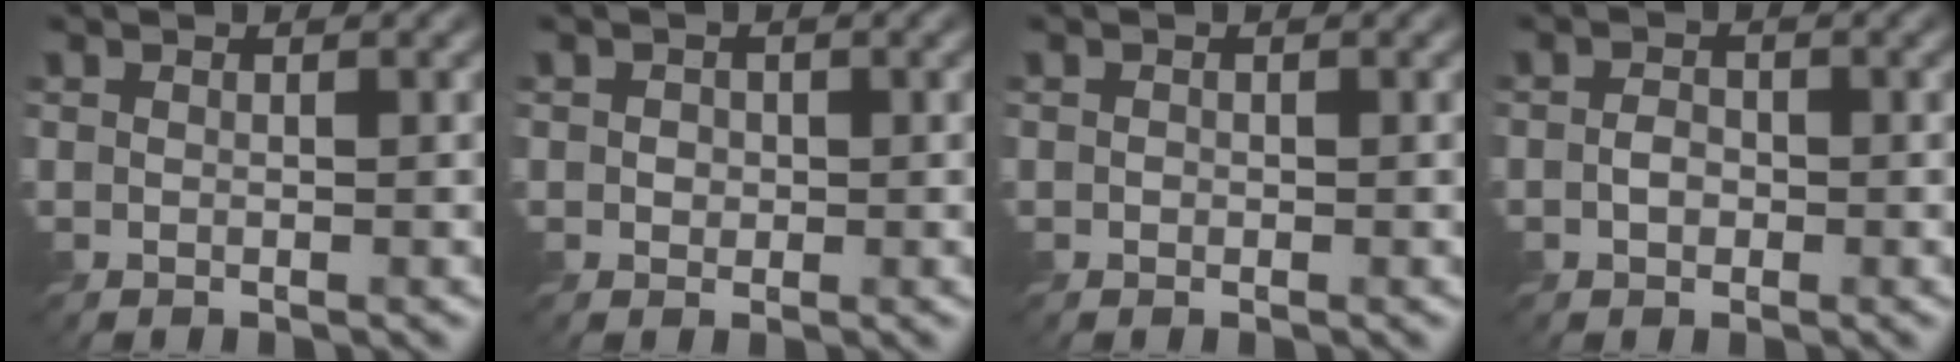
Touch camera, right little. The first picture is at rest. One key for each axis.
{"total": 1.3, "fx": 0.0, "fy": 1.2, "fz": 0.4, "tx": -0.008, "ty": 0.000, "tz": -0.002}
{"total": 0.6, "fx": -0.1, "fy": 0.5, "fz": 0.1, "tx": -0.002, "ty": -0.002, "tz": -0.003}
{"total": 1.6, "fx": -0.6, "fy": 1.2, "fz": 0.9, "tx": -0.017, "ty": -0.002, "tz": -0.017}